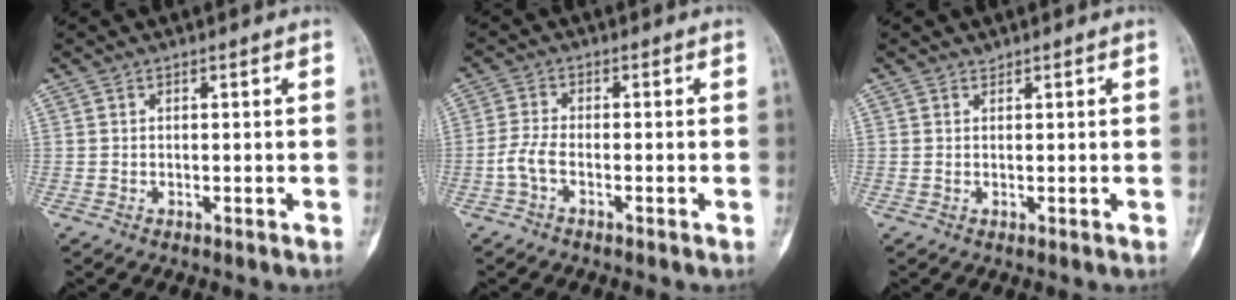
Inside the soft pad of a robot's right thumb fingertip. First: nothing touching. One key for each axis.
{"total": 3.2, "fx": -1.4, "fy": 1.1, "fz": 2.6, "tx": -0.062, "ty": 0.006, "tz": -0.036}
{"total": 0.6, "fx": 0.5, "fy": 0.3, "fz": 0.0, "tx": -0.002, "ty": -0.004, "tz": 0.009}